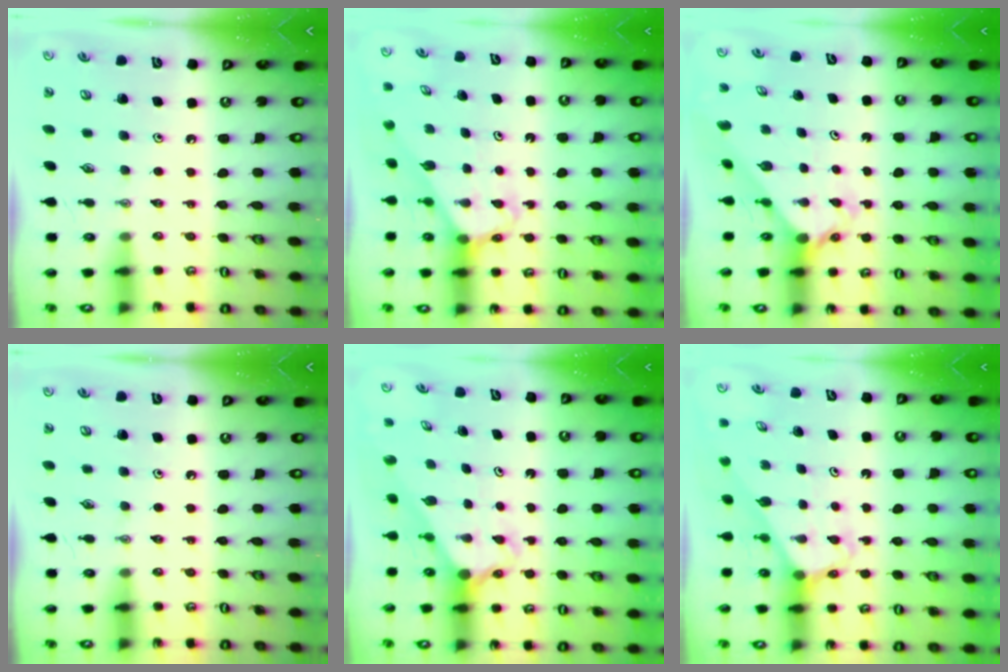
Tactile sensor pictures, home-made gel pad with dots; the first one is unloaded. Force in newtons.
{"total": 3.1, "press": 3.1, "slide": 0.2}
{"total": 2.4, "press": 2.4, "slide": 0.2}
{"total": 0.0}
{"total": 2.5, "press": 2.5, "slide": 0.1}
{"total": 3.1, "press": 3.1, "slide": 0.2}